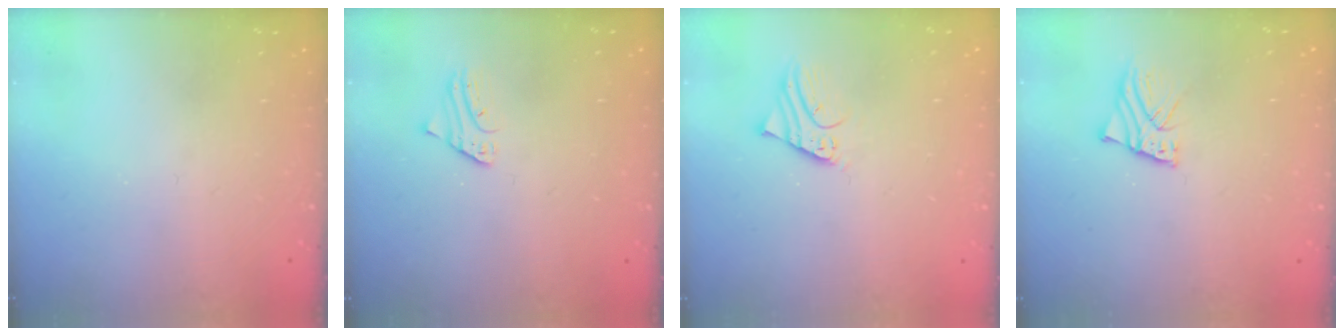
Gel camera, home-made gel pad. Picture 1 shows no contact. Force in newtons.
{"total": 2.2, "press": 2.2, "slide": 0.2}
{"total": 2.1, "press": 2.1, "slide": 0.1}
{"total": 2.5, "press": 2.5, "slide": 0.2}